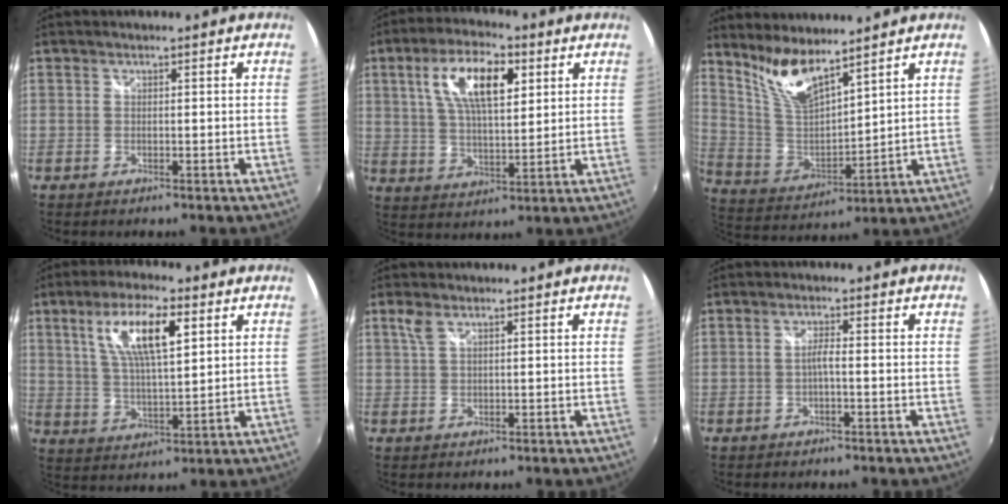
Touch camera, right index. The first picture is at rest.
{"total": 12.2, "force": [4.6, 4.9, 10.2], "torque": [-0.190, 0.018, 0.084]}
{"total": 10.5, "force": [8.2, 2.4, 6.1], "torque": [-0.119, -0.010, 0.170]}
{"total": 11.5, "force": [4.7, 3.3, 9.9], "torque": [-0.185, 0.009, 0.089]}
{"total": 2.0, "force": [1.1, 0.7, 1.5], "torque": [-0.033, 0.004, 0.022]}
{"total": 1.6, "force": [-0.6, -0.1, 1.5], "torque": [-0.026, 0.003, -0.013]}